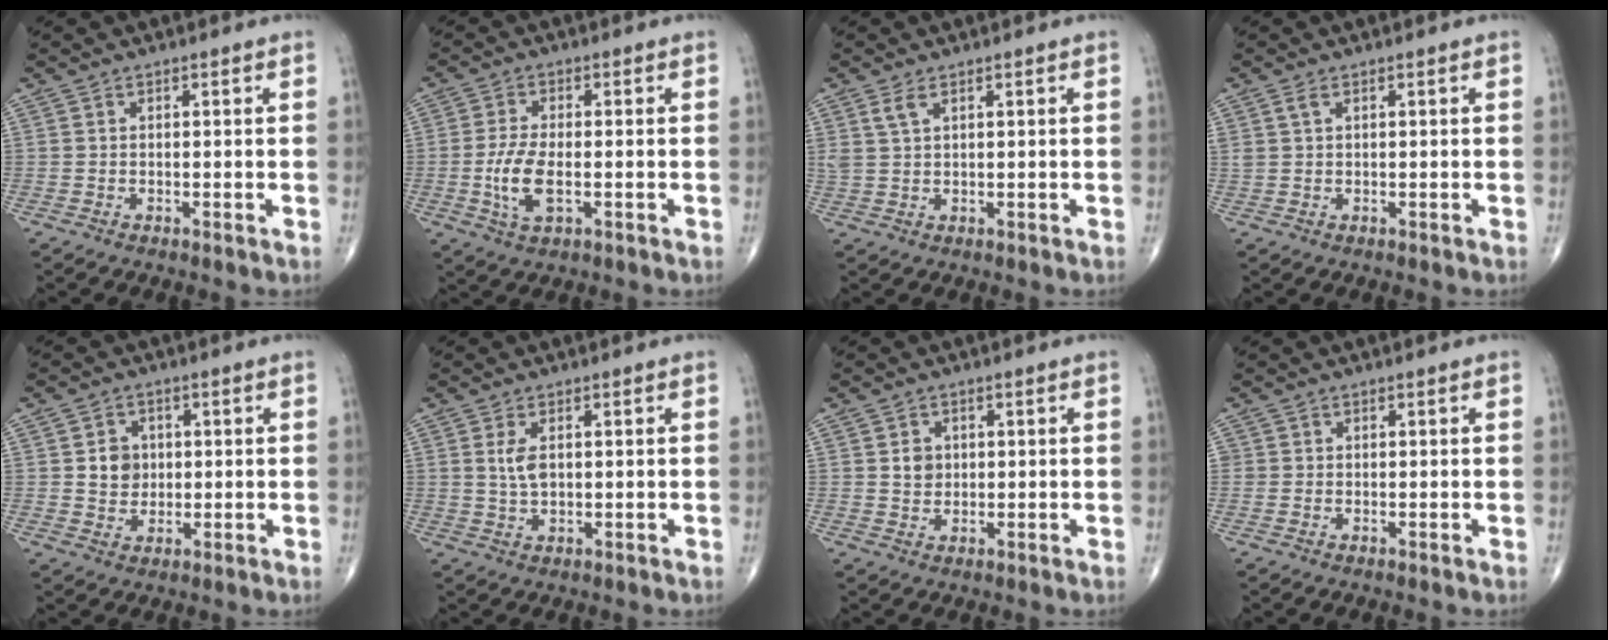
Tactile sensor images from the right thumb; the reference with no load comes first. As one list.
[{"total": 6.9, "force": [-1.3, 3.1, 6.0], "torque": [-0.130, -0.002, -0.023]}, {"total": 2.7, "force": [1.6, 1.2, 1.9], "torque": [-0.045, -0.001, 0.040]}, {"total": 1.6, "force": [0.8, 0.8, 1.2], "torque": [-0.031, 0.005, 0.022]}, {"total": 5.0, "force": [0.6, 4.4, 2.3], "torque": [-0.015, 0.000, 0.011]}, {"total": 3.5, "force": [0.8, 1.8, 2.9], "torque": [-0.057, -0.005, 0.017]}, {"total": 3.0, "force": [0.5, 2.5, 1.4], "torque": [-0.009, -0.001, 0.010]}, {"total": 0.7, "force": [0.0, 0.7, 0.0], "torque": [0.005, 0.004, -0.002]}]